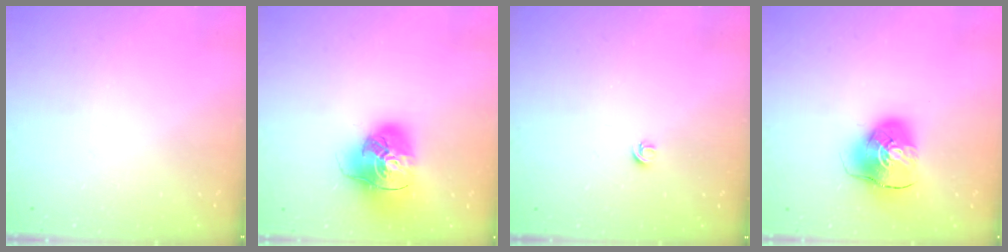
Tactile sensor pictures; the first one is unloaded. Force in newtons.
{"total": 17.5, "press": 17.3, "slide": 2.6}
{"total": 3.6, "press": 3.6, "slide": 0.5}
{"total": 9.8, "press": 9.7, "slide": 1.6}